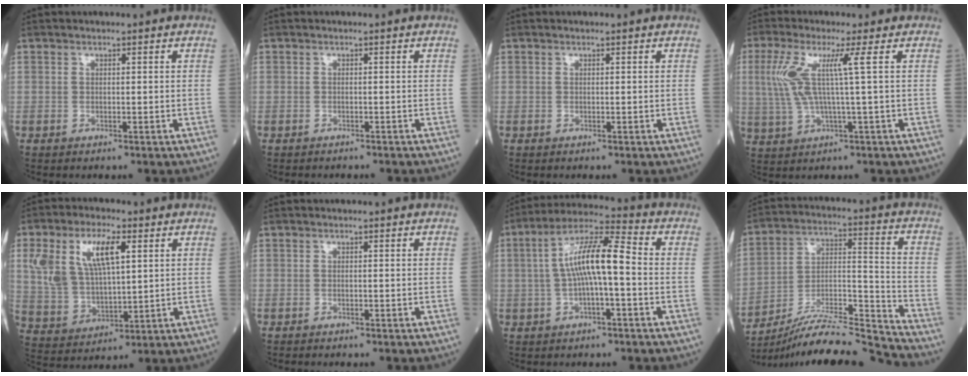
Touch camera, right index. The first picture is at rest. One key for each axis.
{"total": 2.4, "fx": -2.2, "fy": 0.8, "fz": 0.4, "tx": -0.005, "ty": -0.001, "tz": -0.029}
{"total": 0.0}
{"total": 7.0, "fx": 1.8, "fy": -0.5, "fz": 6.8, "tx": -0.161, "ty": 0.011, "tz": 0.040}
{"total": 12.3, "fx": 4.6, "fy": 5.0, "fz": 10.2, "tx": -0.228, "ty": 0.025, "tz": 0.097}
{"total": 1.0, "fx": -0.9, "fy": 0.0, "fz": 0.4, "tx": -0.003, "ty": 0.000, "tz": -0.013}
{"total": 10.1, "fx": -0.4, "fy": 1.8, "fz": 10.0, "tx": -0.188, "ty": 0.028, "tz": -0.012}
{"total": 18.0, "fx": -17.3, "fy": -2.0, "fz": 4.4, "tx": -0.073, "ty": 0.021, "tz": -0.296}